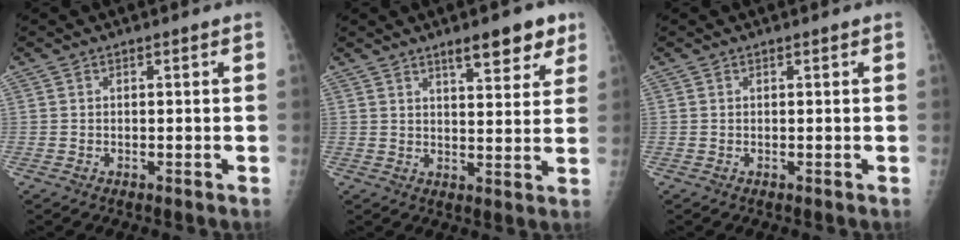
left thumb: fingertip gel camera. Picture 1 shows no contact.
{"total": 8.6, "force": [5.6, 2.7, 5.9], "torque": [-0.056, -0.030, 0.078]}
{"total": 0.0}